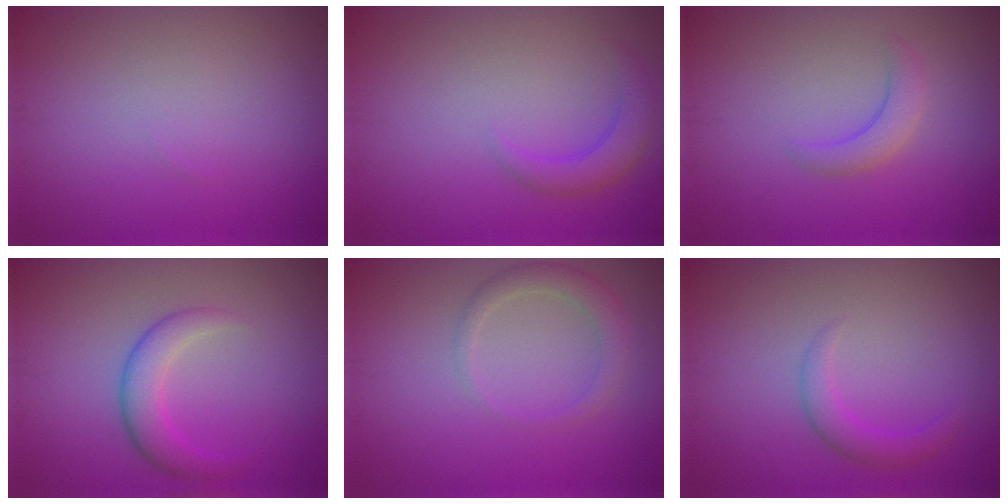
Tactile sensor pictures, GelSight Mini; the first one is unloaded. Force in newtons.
{"total": 2.6, "press": 2.5, "slide": 0.2}
{"total": 2.1, "press": 2.1, "slide": 0.3}
{"total": 3.3, "press": 3.3, "slide": 0.1}
{"total": 2.2, "press": 2.2, "slide": 0.3}
{"total": 2.0, "press": 2.0, "slide": 0.2}